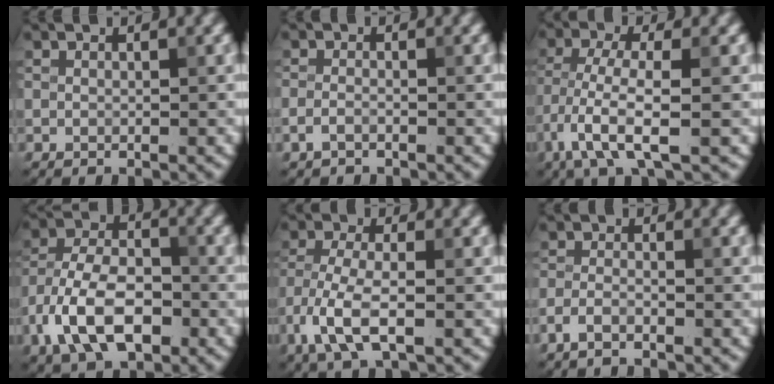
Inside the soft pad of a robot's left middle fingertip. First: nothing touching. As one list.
[{"total": 1.1, "force": [-0.8, 0.4, 0.7], "torque": [-0.018, 0.002, -0.018]}, {"total": 5.5, "force": [-2.6, 1.4, 4.7], "torque": [-0.099, 0.000, -0.056]}, {"total": 8.8, "force": [-3.8, 4.9, 6.2], "torque": [-0.128, 0.001, -0.078]}, {"total": 5.3, "force": [-2.4, 2.0, 4.3], "torque": [-0.098, -0.004, -0.055]}, {"total": 1.7, "force": [-1.2, 0.4, 1.0], "torque": [-0.023, 0.000, -0.031]}]